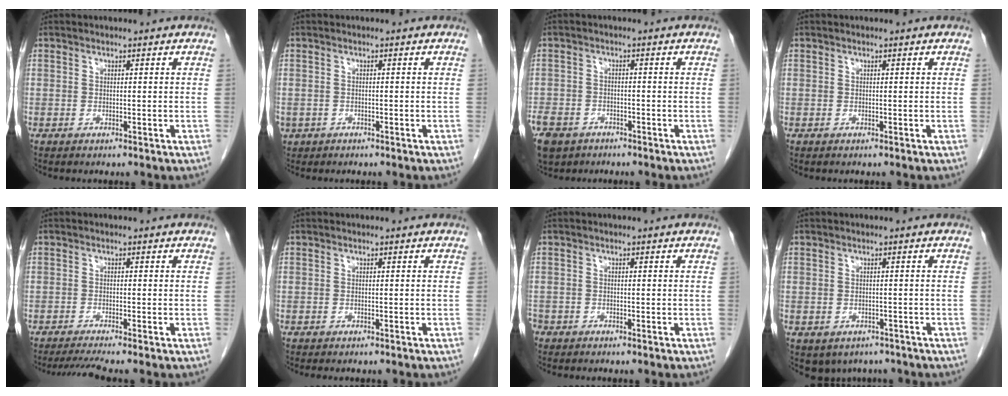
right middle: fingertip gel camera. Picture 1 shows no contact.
{"total": 2.1, "force": [-1.2, 1.7, 0.2], "torque": [-0.008, 0.002, -0.019]}
{"total": 11.2, "force": [-6.9, 7.8, 4.1], "torque": [-0.125, -0.009, -0.107]}
{"total": 0.0}
{"total": 3.3, "force": [-2.8, -0.8, 1.5], "torque": [-0.029, -0.012, -0.052]}
{"total": 1.5, "force": [-1.3, 0.5, 0.6], "torque": [-0.011, -0.003, -0.014]}
{"total": 2.1, "force": [-1.6, 1.3, 0.3], "torque": [-0.013, 0.001, -0.032]}
{"total": 4.6, "force": [-3.4, 3.0, 0.9], "torque": [-0.003, 0.009, -0.041]}